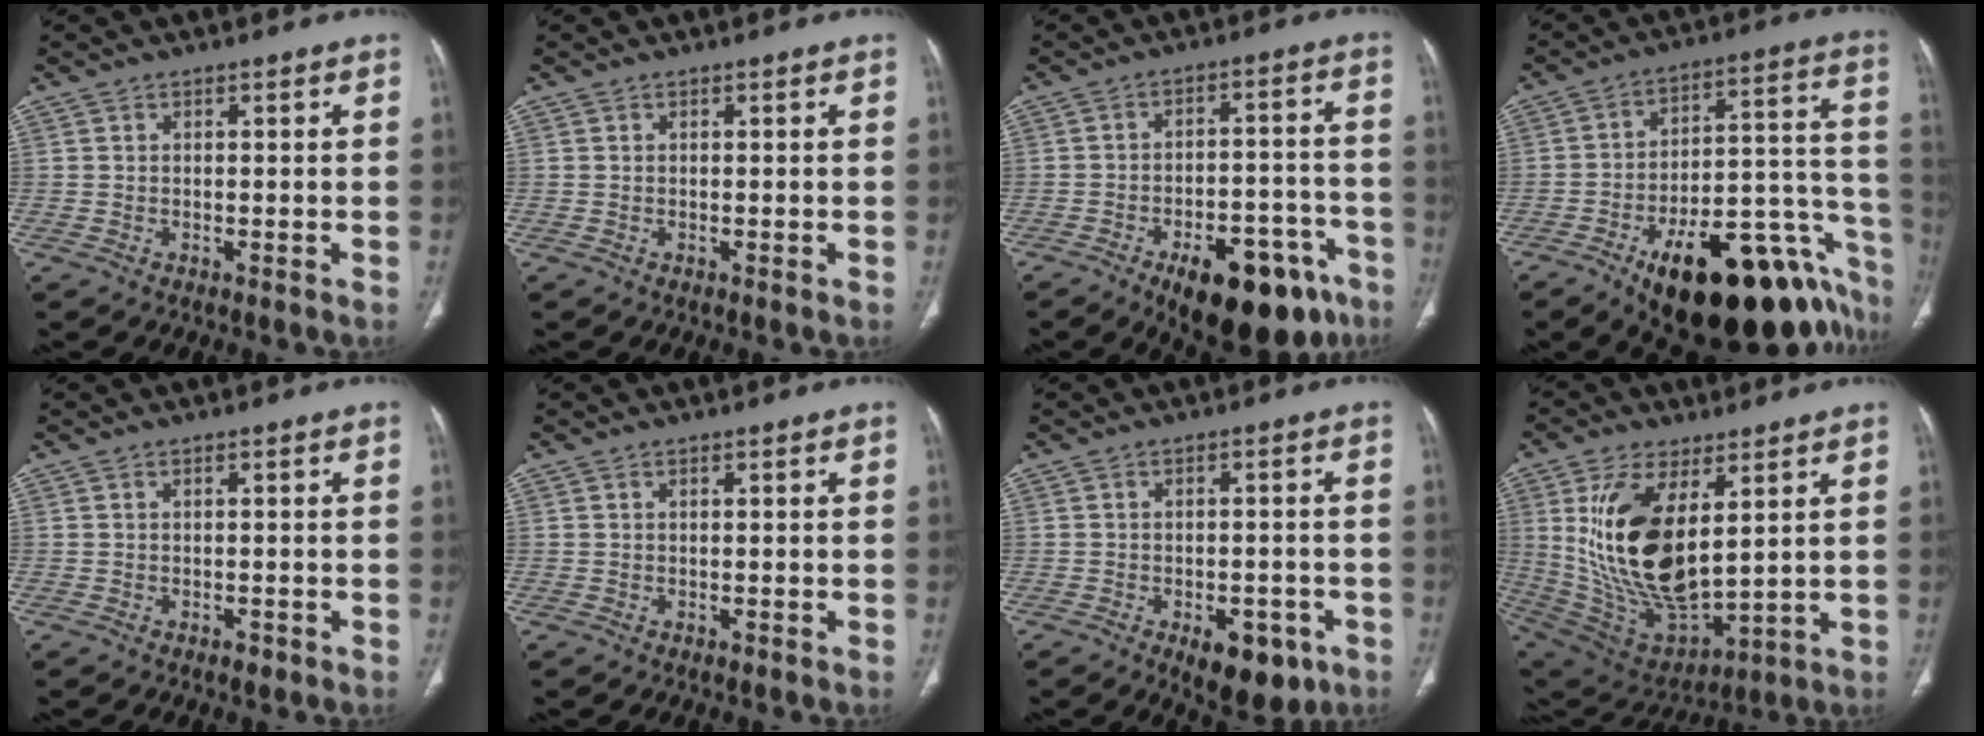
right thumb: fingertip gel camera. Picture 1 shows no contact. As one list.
[{"total": 0.0}, {"total": 22.5, "force": [-13.6, 9.2, 15.4], "torque": [-0.139, 0.081, -0.190]}, {"total": 32.2, "force": [-17.0, 13.2, 24.0], "torque": [-0.220, 0.082, -0.235]}, {"total": 1.2, "force": [-0.6, 0.6, 0.7], "torque": [-0.009, -0.001, -0.008]}, {"total": 0.6, "force": [-0.1, 0.3, 0.5], "torque": [-0.010, -0.002, 0.001]}, {"total": 9.1, "force": [-4.5, 4.8, 6.4], "torque": [-0.059, 0.013, -0.051]}, {"total": 21.5, "force": [5.3, 10.4, 18.1], "torque": [-0.342, -0.032, 0.119]}]